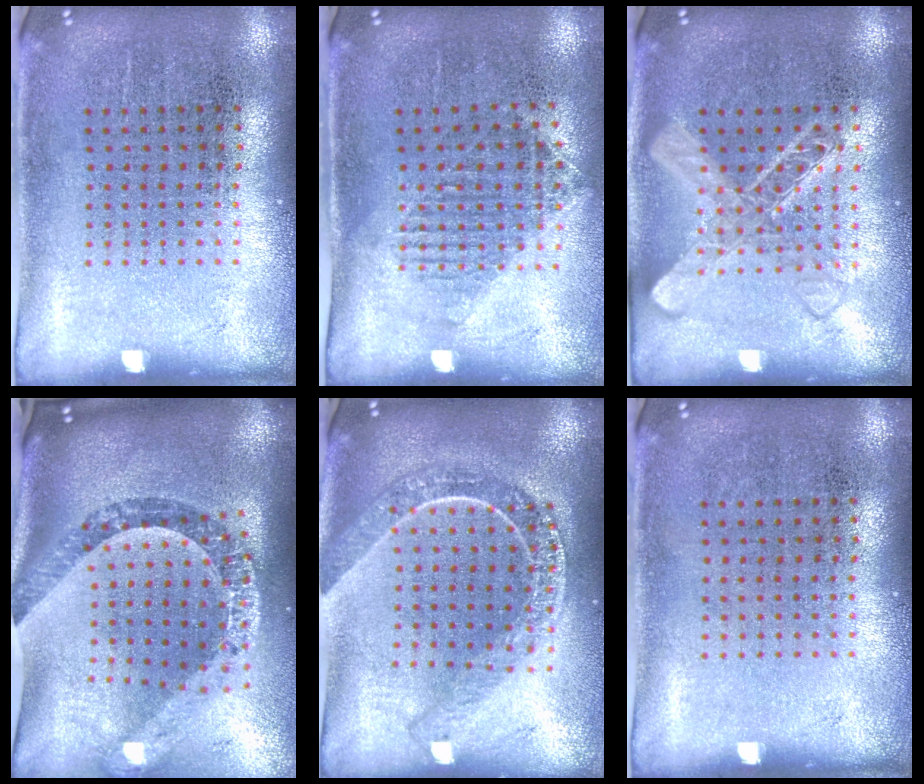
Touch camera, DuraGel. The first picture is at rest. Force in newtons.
{"total": 1.2, "press": 1.1, "slide": 0.5}
{"total": 2.9, "press": 2.9, "slide": 0.5}
{"total": 2.6, "press": 2.0, "slide": 1.6}
{"total": 2.2, "press": 1.9, "slide": 1.2}
{"total": 0.0}